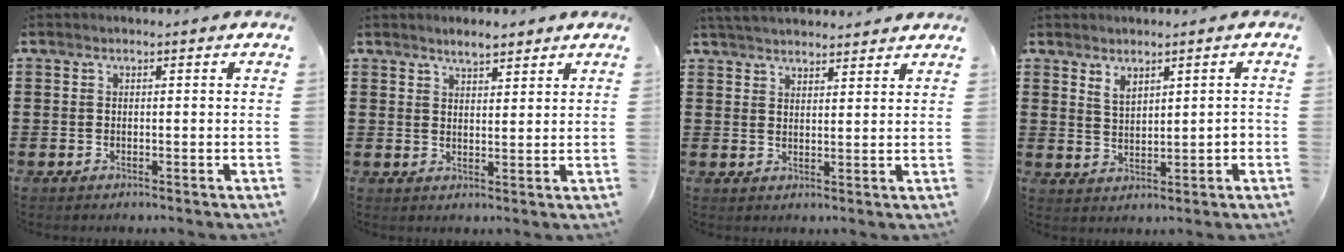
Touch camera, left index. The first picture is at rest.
{"total": 2.9, "force": [2.6, 0.6, 1.0], "torque": [-0.024, 0.001, 0.050]}
{"total": 3.7, "force": [3.6, 0.2, 0.5], "torque": [-0.020, -0.006, 0.068]}
{"total": 2.7, "force": [1.8, 1.1, 1.8], "torque": [-0.030, -0.001, 0.031]}